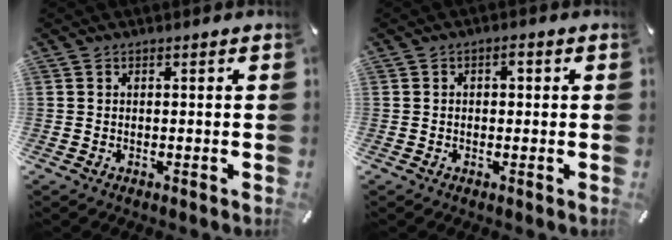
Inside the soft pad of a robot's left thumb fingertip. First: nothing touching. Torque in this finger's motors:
{"motor_torque": [-0.24, -0.23, -0.04, 0.02, 0.00]}